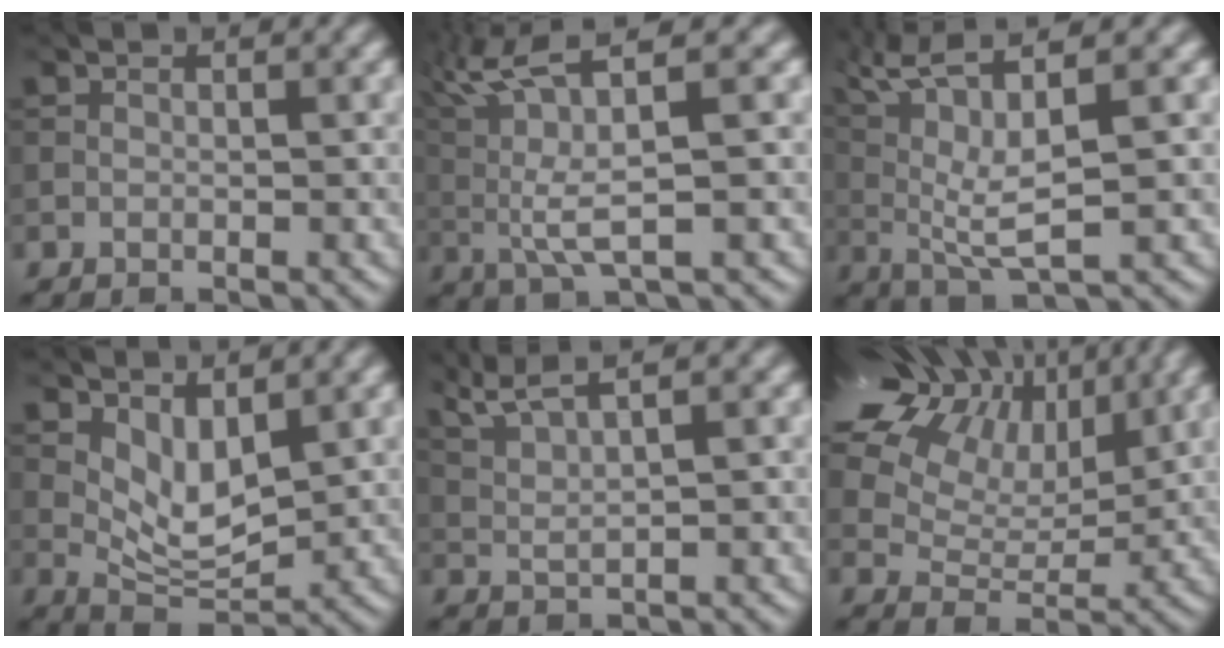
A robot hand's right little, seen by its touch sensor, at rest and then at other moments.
{"total": 6.3, "force": [2.0, 1.0, 5.9], "torque": [-0.143, 0.012, 0.060]}
{"total": 6.9, "force": [2.5, 1.3, 6.3], "torque": [-0.142, 0.022, 0.071]}
{"total": 3.0, "force": [1.0, 1.1, 2.6], "torque": [-0.062, -0.009, 0.041]}
{"total": 4.2, "force": [2.9, 0.4, 2.9], "torque": [-0.075, 0.019, 0.062]}
{"total": 14.6, "force": [8.2, 9.3, 7.7], "torque": [-0.187, 0.057, 0.158]}